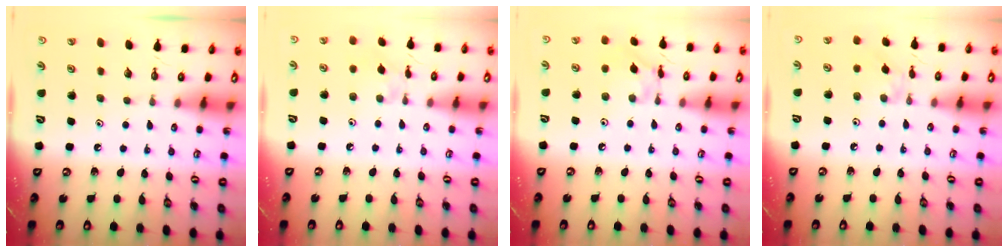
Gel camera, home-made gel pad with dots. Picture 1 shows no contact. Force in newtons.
{"total": 2.4, "press": 2.3, "slide": 0.5}
{"total": 9.1, "press": 9.1, "slide": 0.5}
{"total": 2.1, "press": 2.1, "slide": 0.4}